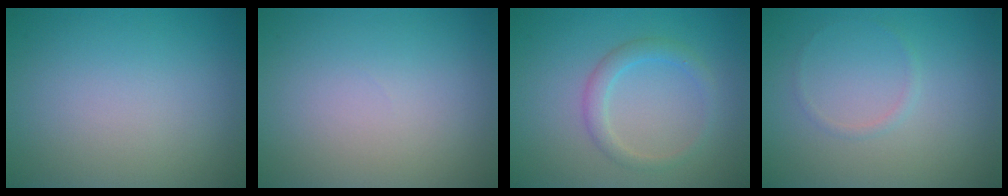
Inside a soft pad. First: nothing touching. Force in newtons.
{"total": 0.0}
{"total": 2.0, "press": 2.0, "slide": 0.2}
{"total": 0.7, "press": 0.7, "slide": 0.1}